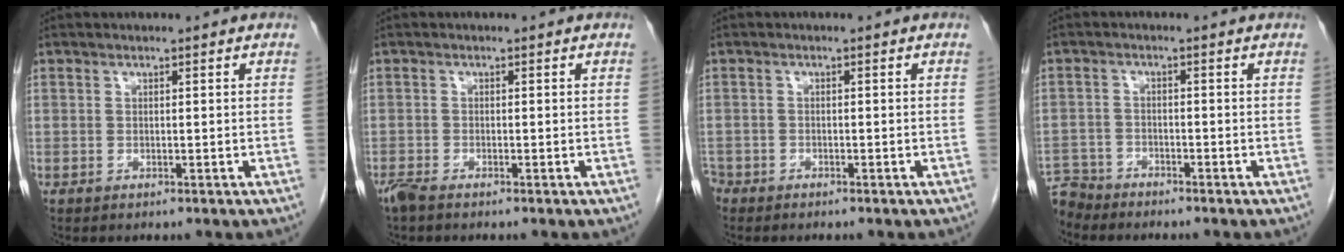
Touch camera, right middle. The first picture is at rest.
{"total": 1.8, "force": [-1.6, 0.3, 0.9], "torque": [-0.026, -0.006, -0.032]}
{"total": 2.2, "force": [-1.8, 1.2, 0.3], "torque": [-0.012, 0.001, -0.034]}
{"total": 4.6, "force": [-4.4, 1.2, -0.5], "torque": [0.016, -0.007, -0.086]}